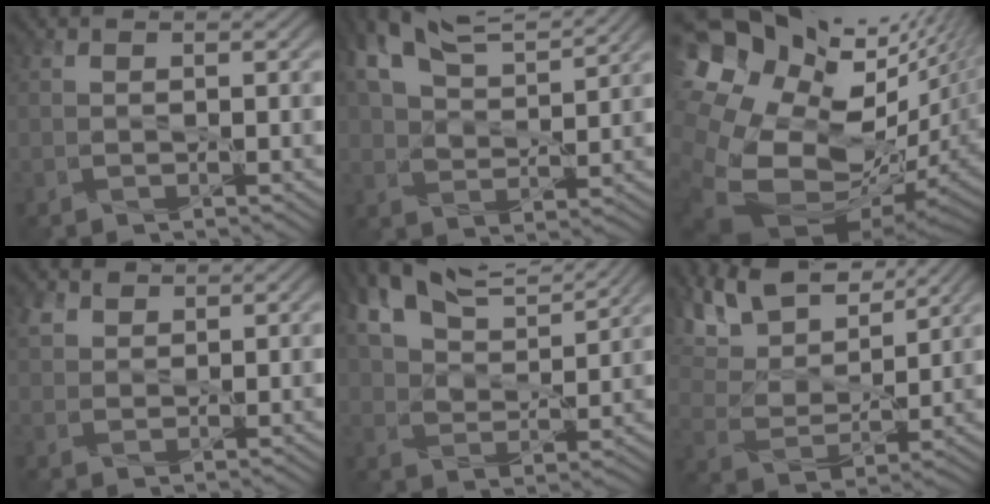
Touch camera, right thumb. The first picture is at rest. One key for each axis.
{"total": 10.8, "fx": 8.0, "fy": 4.3, "fz": 5.8, "tx": -0.144, "ty": 0.026, "tz": 0.149}
{"total": 19.5, "fx": 4.6, "fy": 13.7, "fz": 13.1, "tx": -0.285, "ty": -0.015, "tz": 0.113}
{"total": 2.3, "fx": 2.0, "fy": 1.2, "fz": 0.0, "tx": -0.006, "ty": 0.006, "tz": 0.038}
{"total": 12.1, "fx": 9.4, "fy": 4.7, "fz": 6.1, "tx": -0.149, "ty": 0.024, "tz": 0.163}
{"total": 12.9, "fx": 10.2, "fy": 4.7, "fz": 6.4, "tx": -0.169, "ty": 0.017, "tz": 0.166}